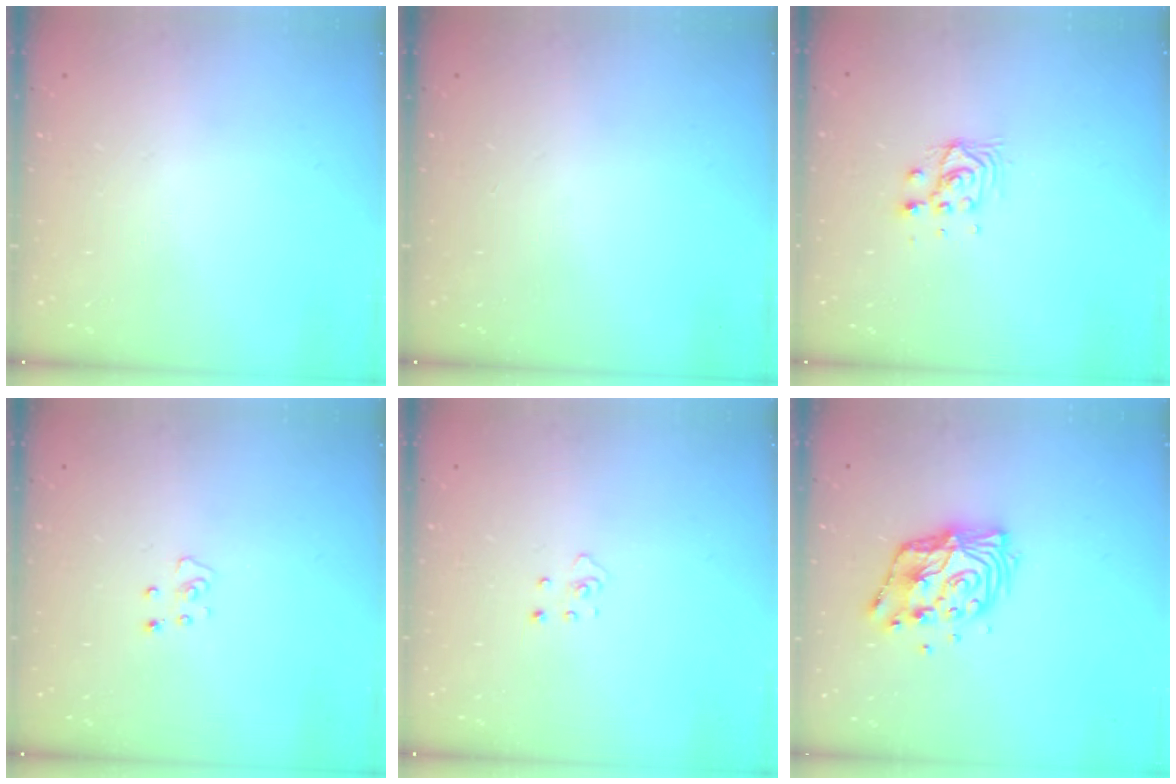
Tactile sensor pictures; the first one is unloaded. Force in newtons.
{"total": 0.0}
{"total": 6.4, "press": 6.4, "slide": 0.2}
{"total": 3.1, "press": 3.1, "slide": 0.2}
{"total": 2.9, "press": 2.9, "slide": 0.2}
{"total": 12.3, "press": 12.3, "slide": 1.1}